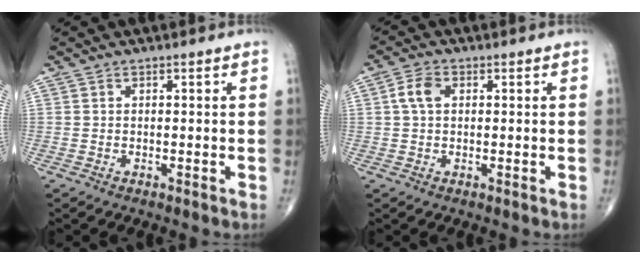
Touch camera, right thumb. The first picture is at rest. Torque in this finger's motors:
{"motor_torque": [0.04, 0.06, 0.20, 0.12, 0.00]}